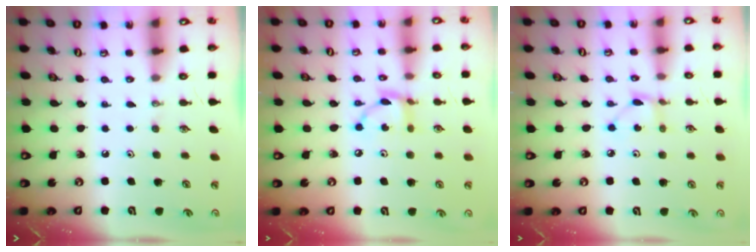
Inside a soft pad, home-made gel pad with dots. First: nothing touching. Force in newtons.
{"total": 7.9, "press": 7.9, "slide": 0.2}
{"total": 2.7, "press": 2.6, "slide": 0.3}